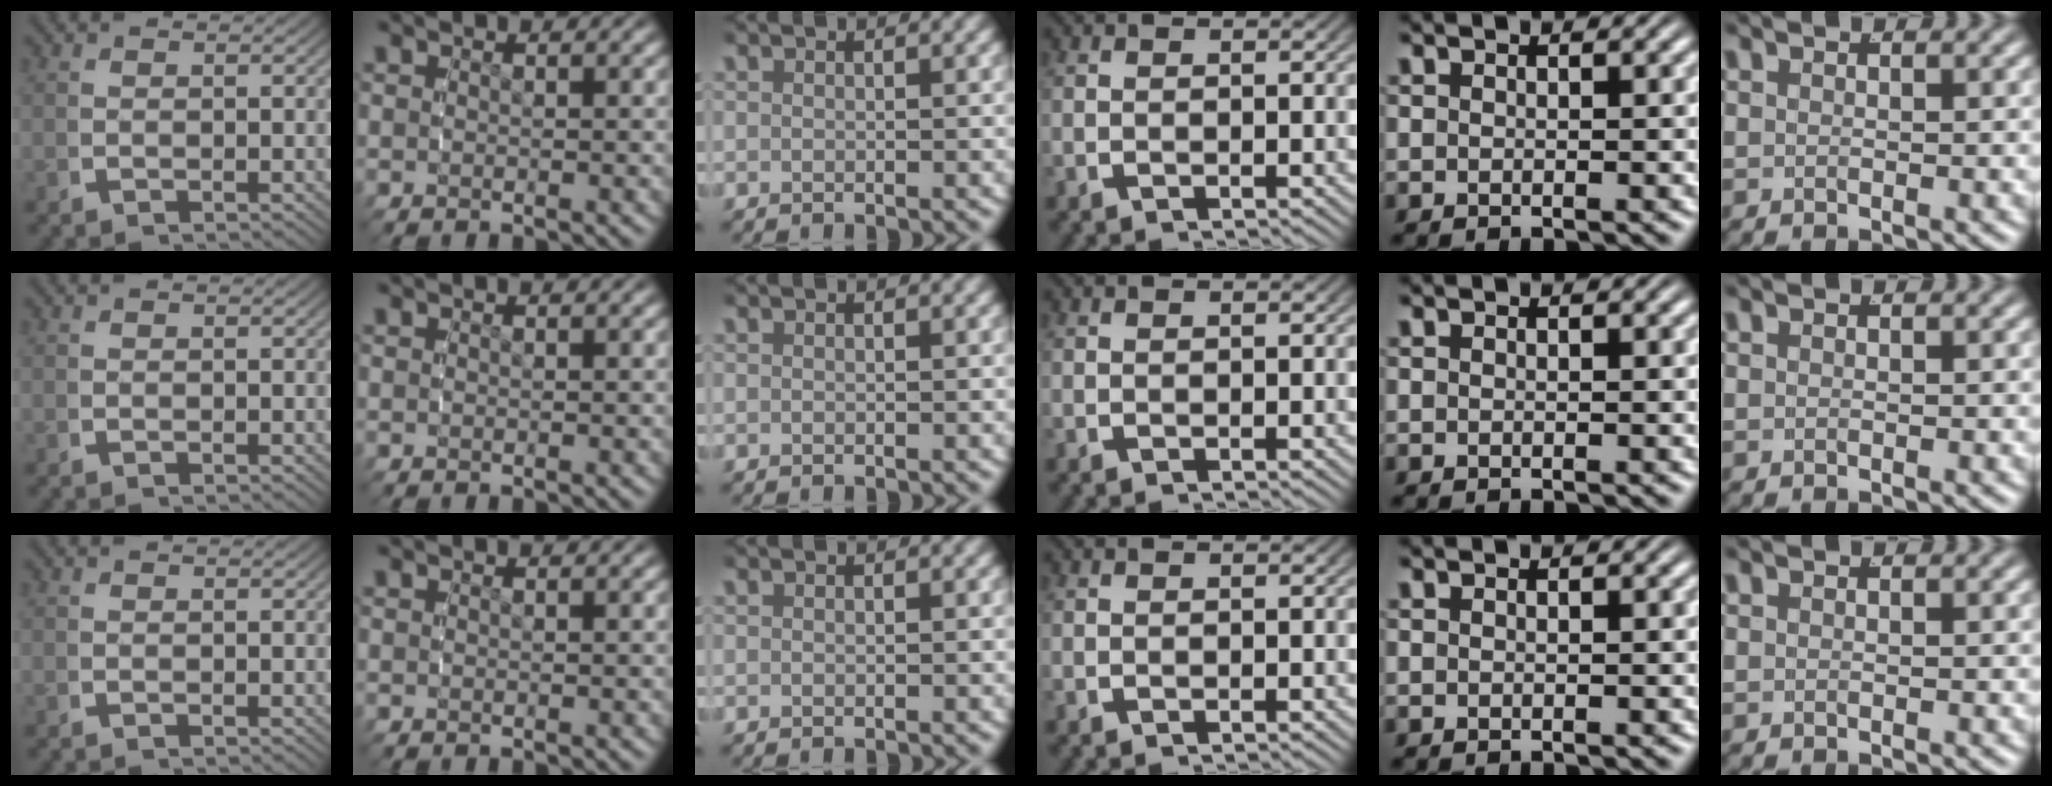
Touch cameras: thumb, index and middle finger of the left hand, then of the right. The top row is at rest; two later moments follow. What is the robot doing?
{"motion": "reach", "object": "pencil case"}